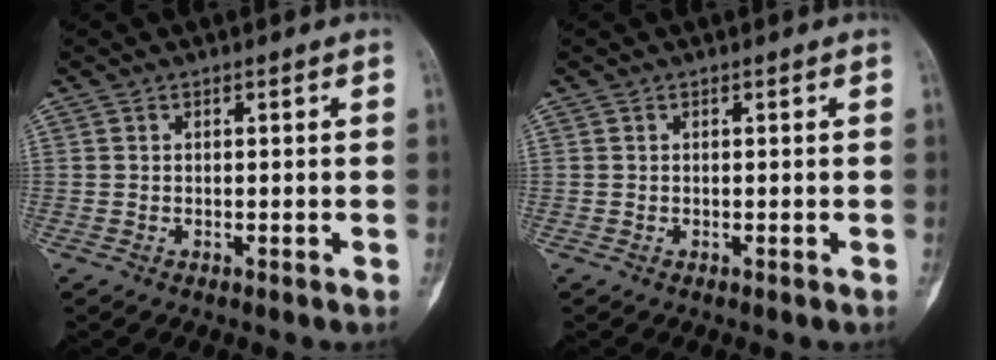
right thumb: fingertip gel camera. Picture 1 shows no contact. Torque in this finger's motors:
{"motor_torque": [0.11, 0.11, 0.02, -0.03, 0.00]}